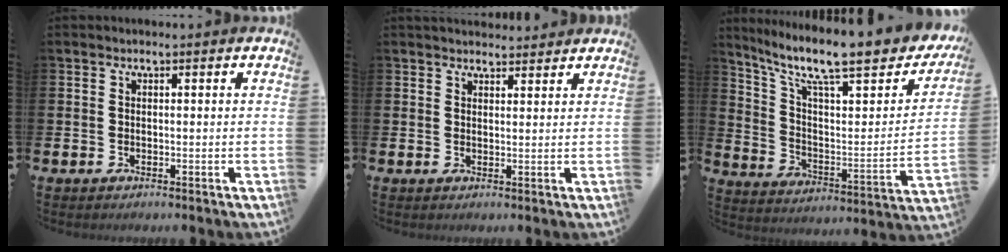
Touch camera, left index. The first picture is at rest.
{"total": 2.4, "force": [2.4, 0.6, 0.0], "torque": [0.008, -0.013, 0.041]}
{"total": 11.0, "force": [8.5, 2.8, 6.5], "torque": [-0.129, -0.071, 0.133]}